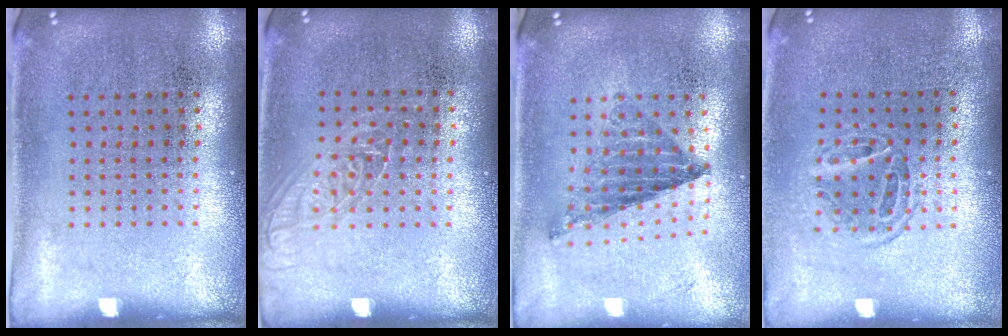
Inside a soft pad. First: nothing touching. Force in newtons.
{"total": 1.1, "press": 1.0, "slide": 0.5}
{"total": 0.8, "press": 0.8, "slide": 0.2}
{"total": 1.1, "press": 1.0, "slide": 0.5}